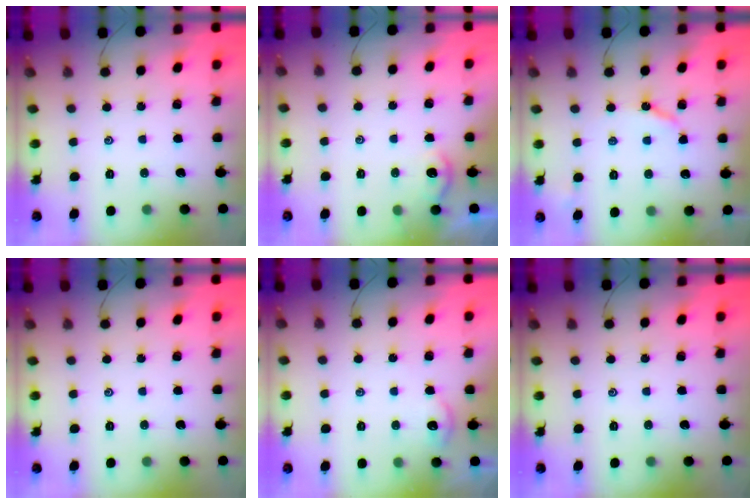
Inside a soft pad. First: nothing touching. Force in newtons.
{"total": 2.6, "press": 2.6, "slide": 0.3}
{"total": 5.2, "press": 5.2, "slide": 0.2}
{"total": 0.0}
{"total": 1.6, "press": 1.5, "slide": 0.3}
{"total": 0.0}